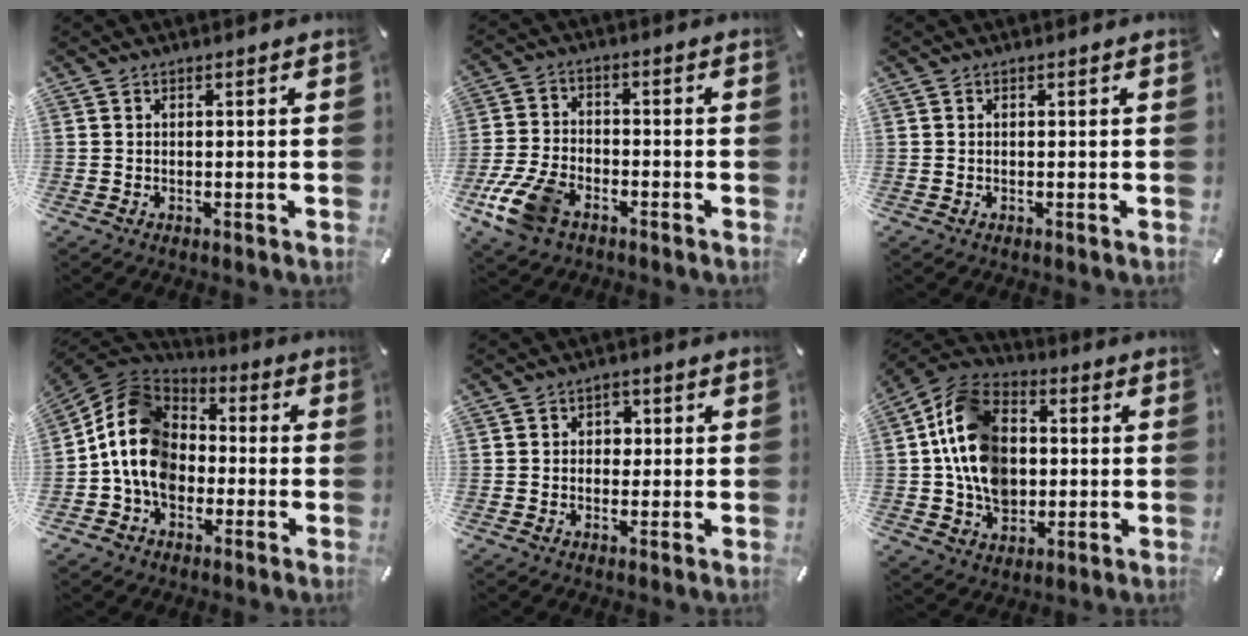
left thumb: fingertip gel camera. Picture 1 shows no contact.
{"total": 10.5, "force": [-5.7, 6.2, 6.3], "torque": [-0.139, 0.019, -0.106]}
{"total": 0.0}
{"total": 14.4, "force": [-2.7, 11.7, 8.0], "torque": [-0.185, 0.026, -0.053]}
{"total": 2.8, "force": [-0.1, 2.5, 1.4], "torque": [-0.006, -0.001, -0.012]}
{"total": 15.8, "force": [-0.2, 12.7, 9.5], "torque": [-0.212, 0.015, -0.004]}